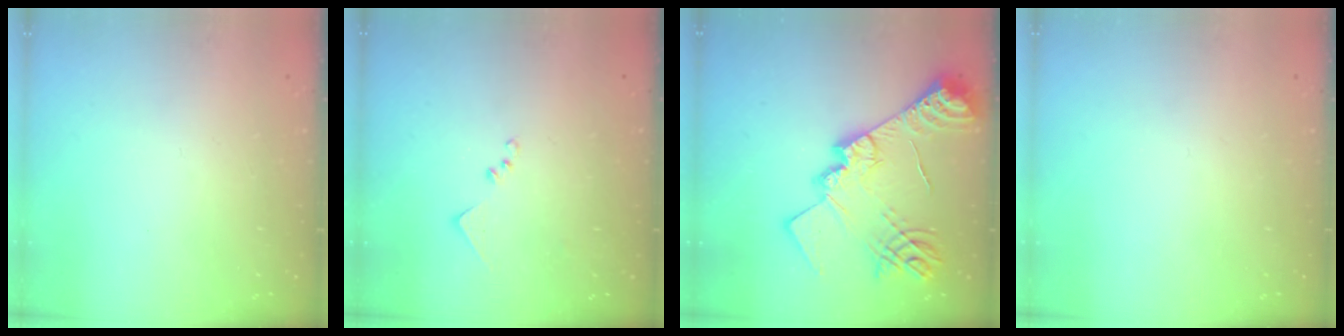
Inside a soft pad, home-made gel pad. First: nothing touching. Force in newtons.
{"total": 8.0, "press": 8.0, "slide": 0.5}
{"total": 24.3, "press": 24.2, "slide": 2.0}
{"total": 0.0}